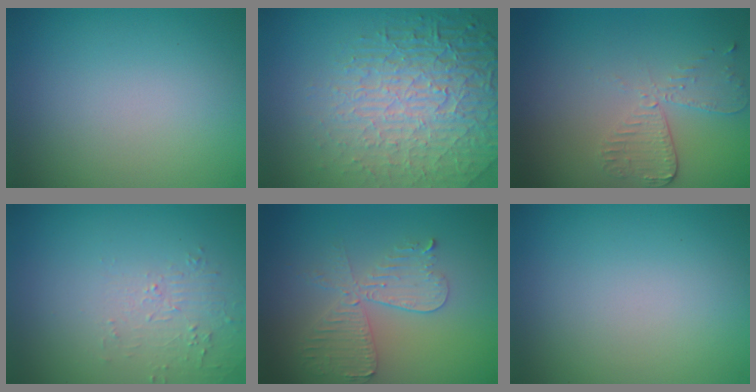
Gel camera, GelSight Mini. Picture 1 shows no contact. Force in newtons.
{"total": 8.7, "press": 5.9, "slide": 6.4}
{"total": 2.9, "press": 2.6, "slide": 1.3}
{"total": 1.6, "press": 0.4, "slide": 1.6}
{"total": 4.3, "press": 3.8, "slide": 2.2}
{"total": 0.0}